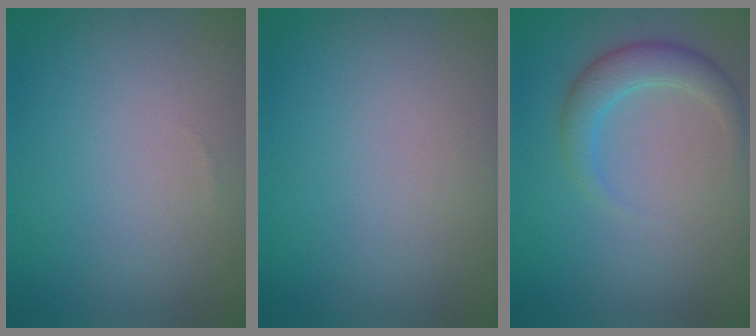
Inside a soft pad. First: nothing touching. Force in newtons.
{"total": 0.0}
{"total": 3.1, "press": 3.1, "slide": 0.1}